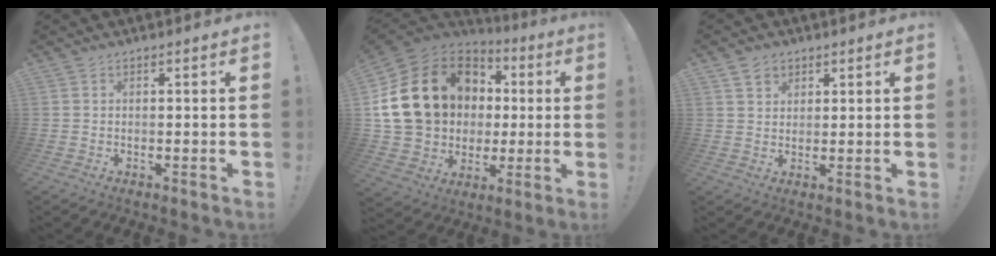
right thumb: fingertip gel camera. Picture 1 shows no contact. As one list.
[{"total": 22.7, "force": [5.4, 18.1, 12.6], "torque": [-0.222, -0.004, 0.138]}, {"total": 4.1, "force": [2.7, 2.9, 1.2], "torque": [-0.017, -0.009, 0.049]}]